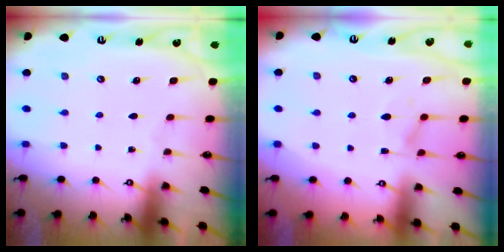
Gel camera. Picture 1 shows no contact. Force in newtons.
{"total": 1.3, "press": 0.1, "slide": 1.3}